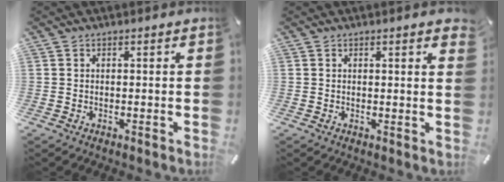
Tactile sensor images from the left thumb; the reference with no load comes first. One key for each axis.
{"total": 1.6, "fx": 1.0, "fy": 0.3, "fz": 1.3, "tx": -0.019, "ty": -0.001, "tz": 0.015}